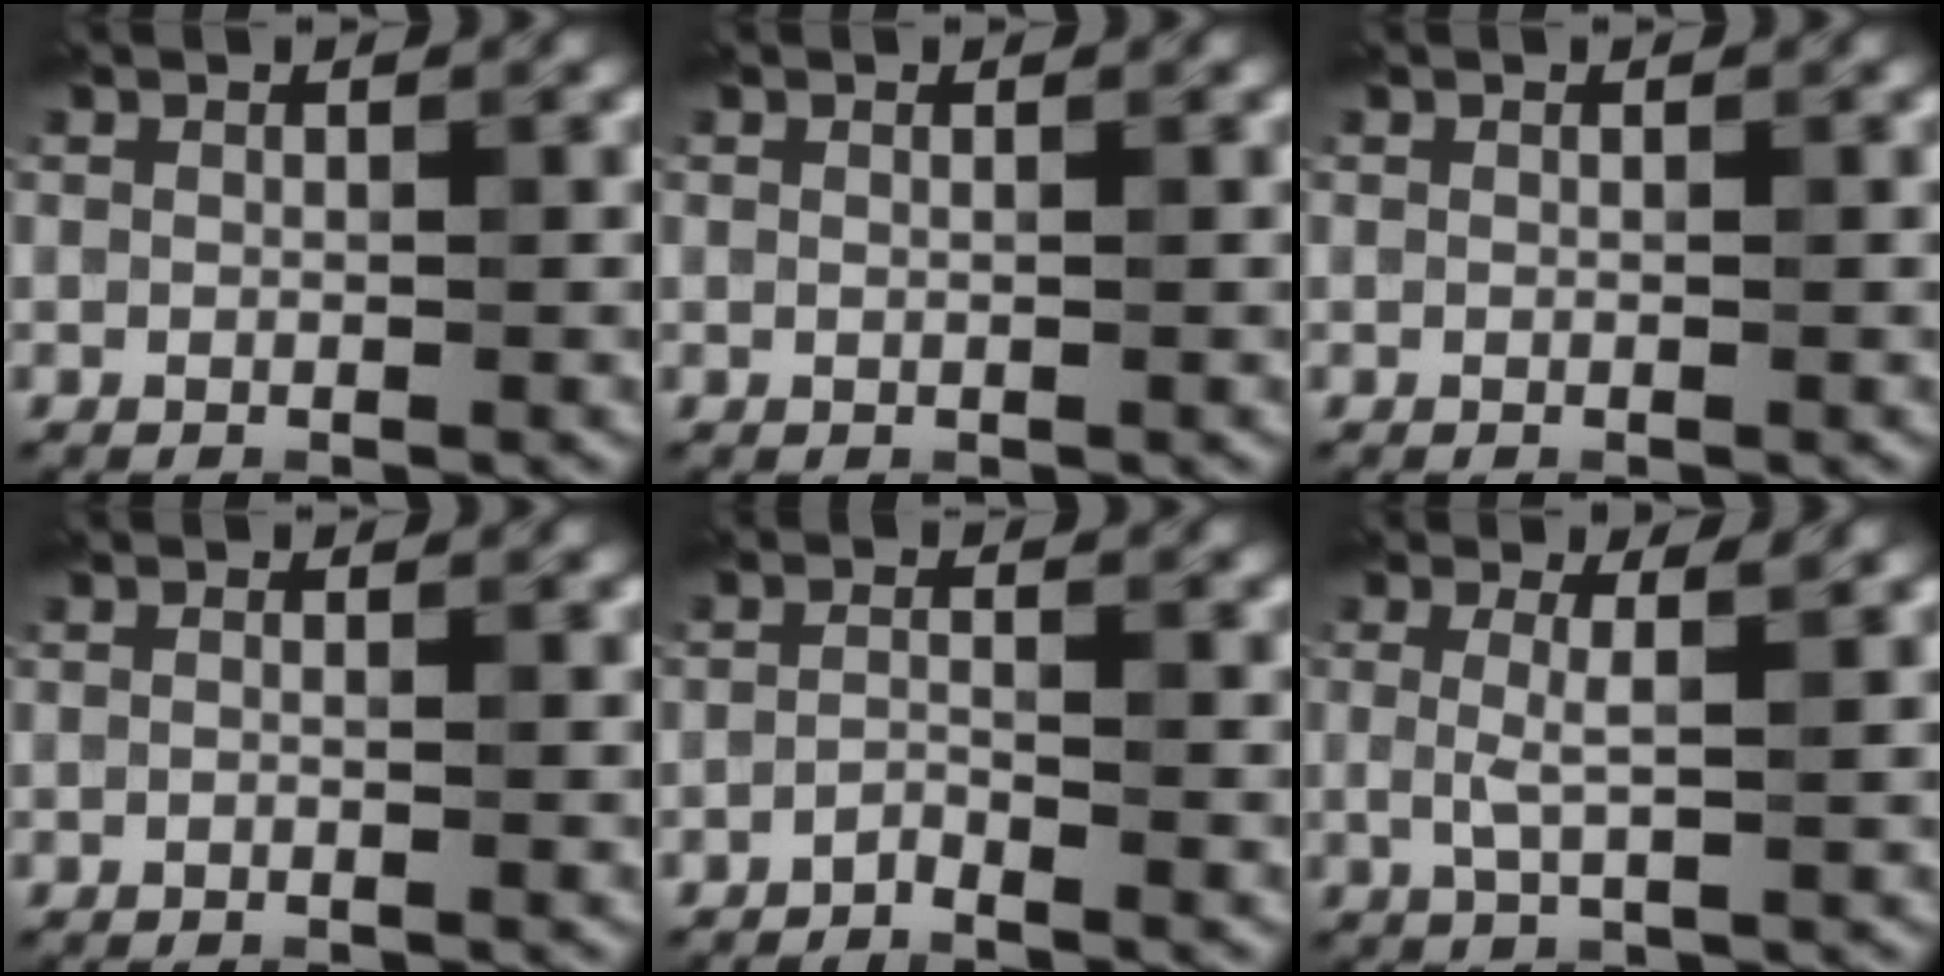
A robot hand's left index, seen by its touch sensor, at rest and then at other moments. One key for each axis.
{"total": 0.7, "fx": 0.3, "fy": 0.4, "fz": 0.4, "tx": 0.004, "ty": -0.001, "tz": 0.002}
{"total": 0.0}
{"total": 0.7, "fx": -0.3, "fy": 0.2, "fz": 0.6, "tx": -0.007, "ty": 0.003, "tz": -0.014}
{"total": 1.1, "fx": -1.0, "fy": 0.1, "fz": 0.4, "tx": -0.007, "ty": 0.005, "tz": -0.031}
{"total": 2.0, "fx": 0.7, "fy": 0.3, "fz": 1.8, "tx": -0.043, "ty": 0.005, "tz": 0.006}